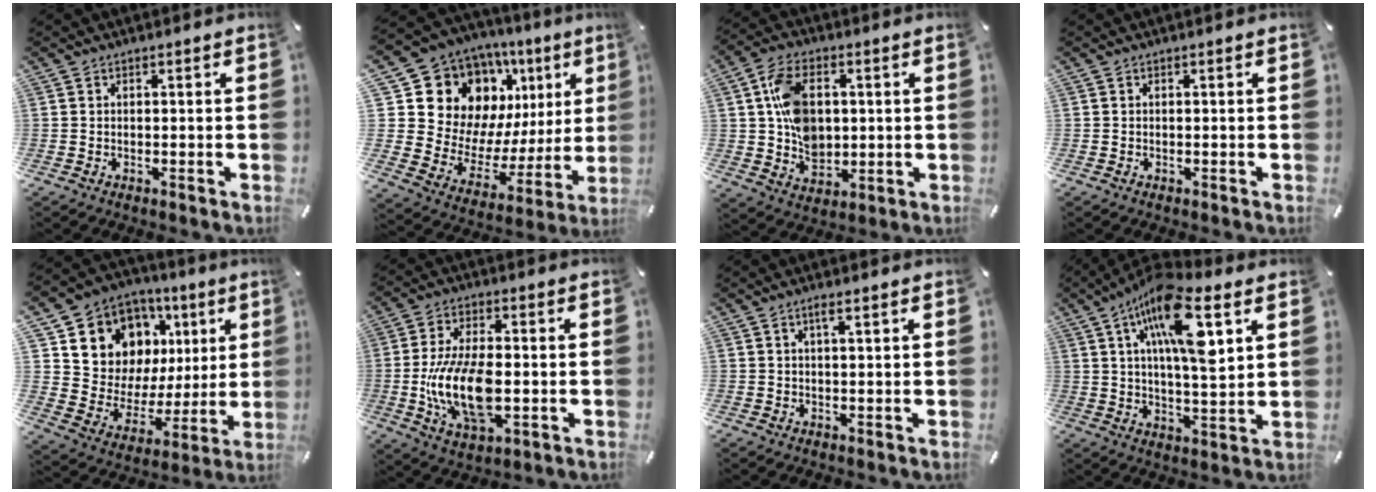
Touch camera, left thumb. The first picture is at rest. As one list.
[{"total": 17.2, "force": [10.1, 12.2, 6.7], "torque": [-0.106, -0.096, 0.202]}, {"total": 12.0, "force": [1.7, 8.7, 8.1], "torque": [-0.154, 0.011, 0.035]}, {"total": 0.0}, {"total": 12.0, "force": [6.4, 9.9, 2.1], "torque": [-0.044, -0.068, 0.130]}, {"total": 15.4, "force": [-2.2, 8.0, 12.9], "torque": [-0.265, -0.010, -0.037]}, {"total": 2.2, "force": [1.0, 0.4, 2.0], "torque": [-0.040, 0.002, 0.016]}, {"total": 17.4, "force": [7.9, 5.8, 14.4], "torque": [-0.258, -0.022, 0.122]}]